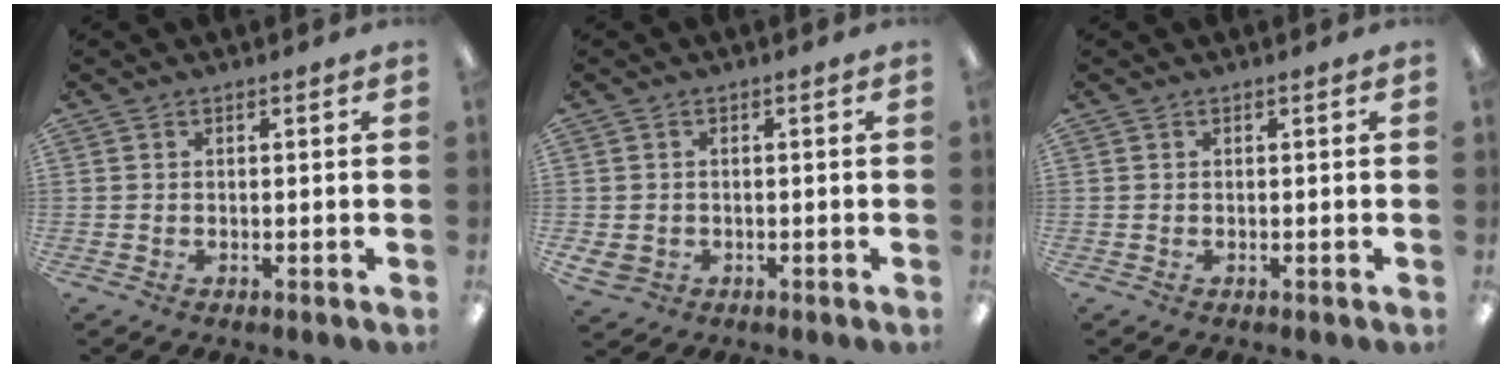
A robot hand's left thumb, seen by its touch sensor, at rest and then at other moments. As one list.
[{"total": 2.7, "force": [-0.8, 2.4, 0.9], "torque": [-0.030, -0.001, -0.019]}, {"total": 0.0}]